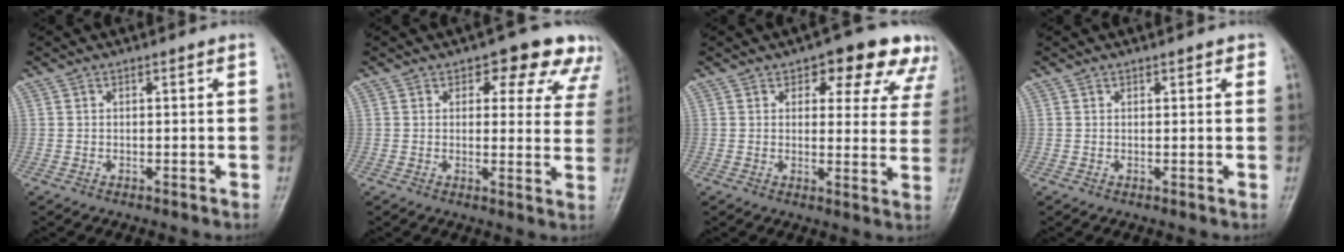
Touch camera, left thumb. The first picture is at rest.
{"total": 11.4, "force": [7.7, 6.2, 5.6], "torque": [-0.002, -0.028, 0.070]}
{"total": 14.0, "force": [8.6, 6.6, 8.8], "torque": [-0.048, -0.031, 0.094]}
{"total": 1.2, "force": [0.9, 0.6, 0.6], "torque": [0.003, -0.003, 0.005]}